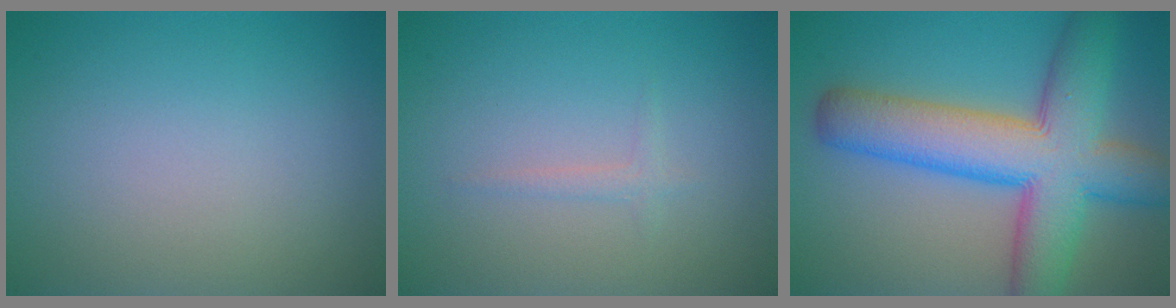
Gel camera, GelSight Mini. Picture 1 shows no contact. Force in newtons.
{"total": 0.9, "press": 0.9, "slide": 0.1}
{"total": 10.9, "press": 10.8, "slide": 0.4}